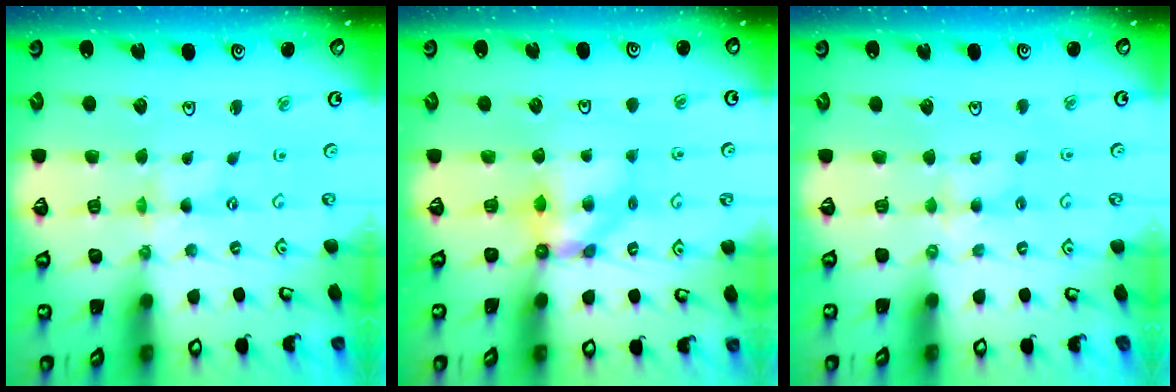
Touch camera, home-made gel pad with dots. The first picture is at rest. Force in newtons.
{"total": 7.3, "press": 7.2, "slide": 0.4}
{"total": 2.4, "press": 2.4, "slide": 0.4}